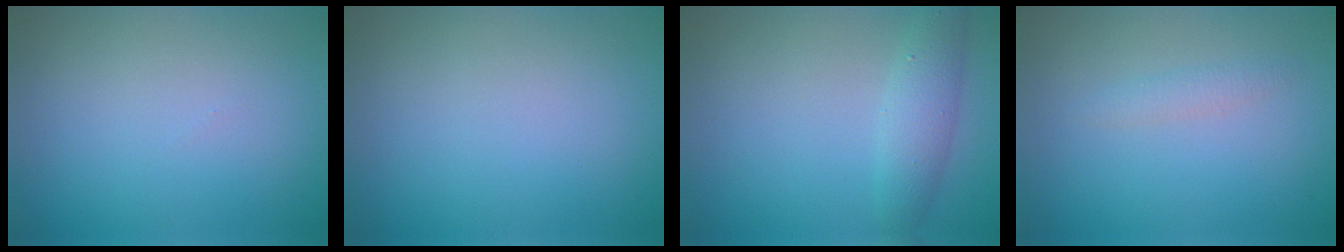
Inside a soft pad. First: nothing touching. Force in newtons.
{"total": 0.0}
{"total": 2.7, "press": 2.7, "slide": 0.1}
{"total": 1.0, "press": 1.0, "slide": 0.0}